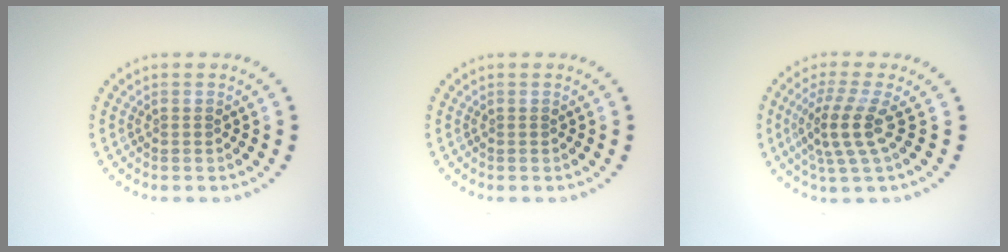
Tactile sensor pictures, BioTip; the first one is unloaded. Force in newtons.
{"total": 0.0}
{"total": 3.6, "press": 2.6, "slide": 2.4}